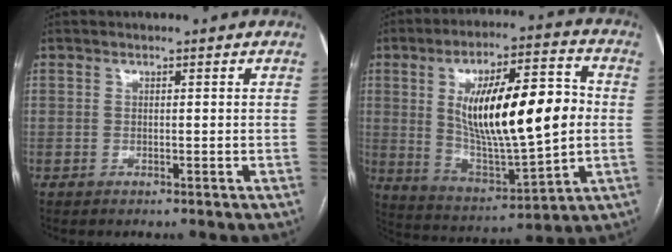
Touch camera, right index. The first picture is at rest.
{"total": 20.7, "force": [1.9, 5.2, 19.9], "torque": [-0.345, 0.012, 0.041]}